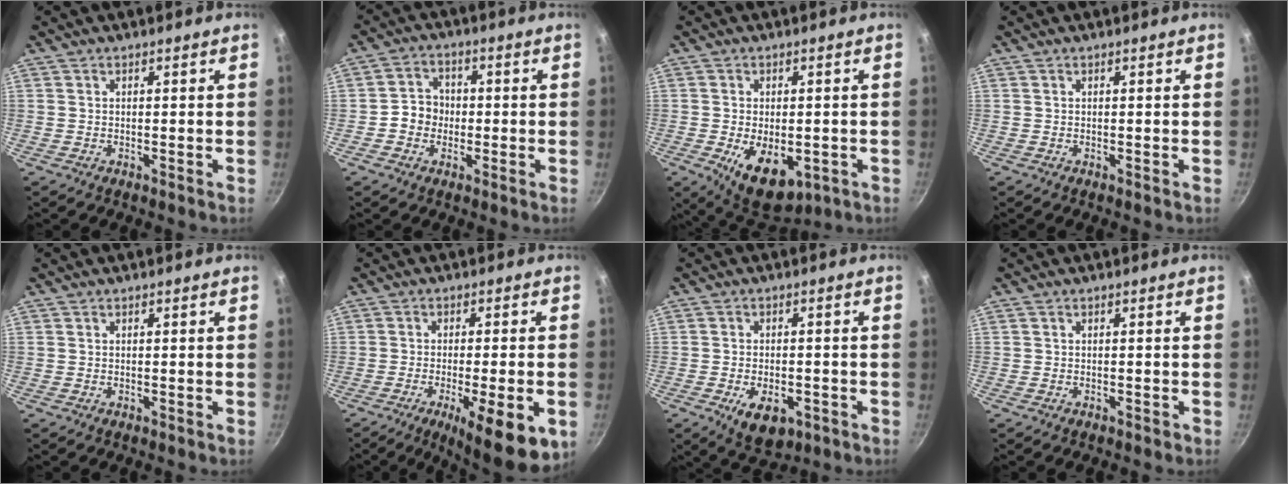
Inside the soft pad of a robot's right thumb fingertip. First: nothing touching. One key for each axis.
{"total": 5.5, "fx": -0.9, "fy": 5.0, "fz": 2.2, "tx": -0.004, "ty": 0.019, "tz": -0.024}
{"total": 11.3, "fx": -3.1, "fy": 6.6, "fz": 8.7, "tx": -0.106, "ty": -0.007, "tz": -0.029}
{"total": 0.0}
{"total": 0.0}
{"total": 13.8, "fx": -5.2, "fy": 3.6, "fz": 12.2, "tx": -0.167, "ty": 0.004, "tz": -0.072}
{"total": 8.0, "fx": -3.1, "fy": 4.6, "fz": 5.7, "tx": -0.074, "ty": 0.009, "tz": -0.037}
{"total": 0.5, "fx": -0.4, "fy": 0.3, "fz": 0.1, "tx": -0.002, "ty": 0.006, "tz": -0.003}